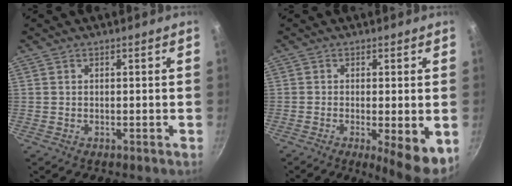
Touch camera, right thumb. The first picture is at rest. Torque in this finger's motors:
{"motor_torque": [0.16, 0.48, 0.13, -0.07, 0.04]}